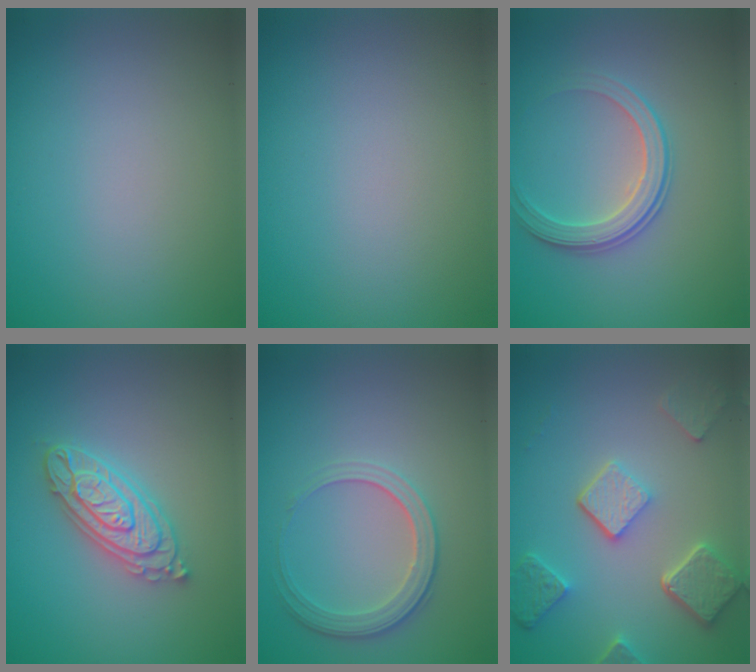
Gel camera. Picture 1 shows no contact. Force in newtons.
{"total": 0.0}
{"total": 3.0, "press": 2.8, "slide": 0.9}
{"total": 4.3, "press": 4.2, "slide": 0.8}
{"total": 2.7, "press": 2.5, "slide": 1.2}
{"total": 5.2, "press": 4.0, "slide": 3.4}